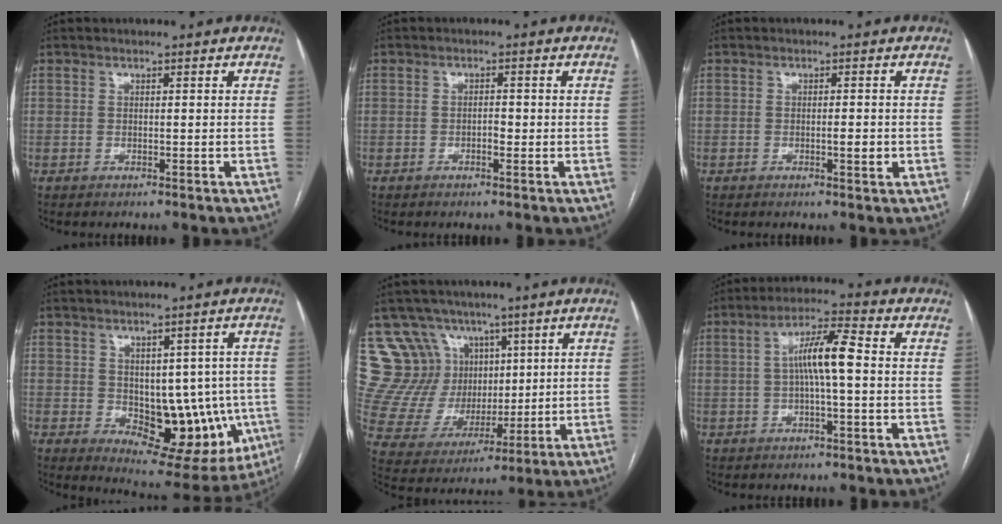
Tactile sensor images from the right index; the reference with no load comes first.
{"total": 1.5, "force": [-0.4, 0.7, 1.3], "torque": [-0.020, 0.003, -0.007]}
{"total": 1.8, "force": [-0.3, 0.4, 1.7], "torque": [-0.027, -0.001, -0.005]}
{"total": 13.9, "force": [-1.9, 7.8, 11.3], "torque": [-0.127, 0.007, 0.003]}
{"total": 13.4, "force": [8.0, 10.4, 2.6], "torque": [-0.062, 0.046, 0.167]}
{"total": 7.5, "force": [0.4, 0.9, 7.5], "torque": [-0.139, 0.017, 0.003]}